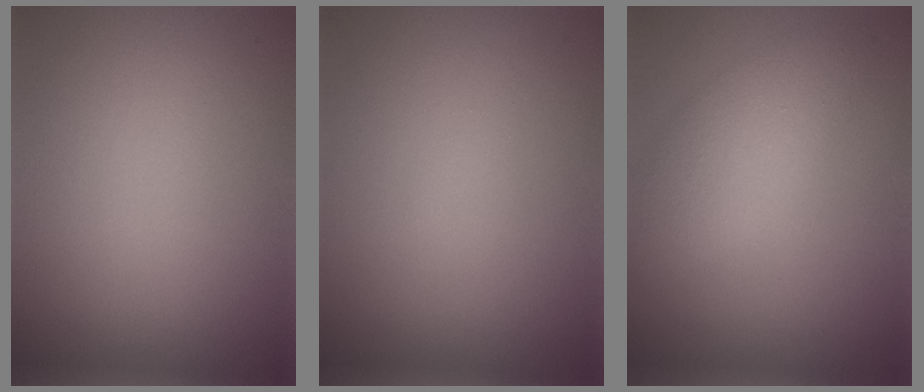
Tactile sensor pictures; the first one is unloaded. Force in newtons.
{"total": 0.0}
{"total": 3.8, "press": 3.7, "slide": 0.3}